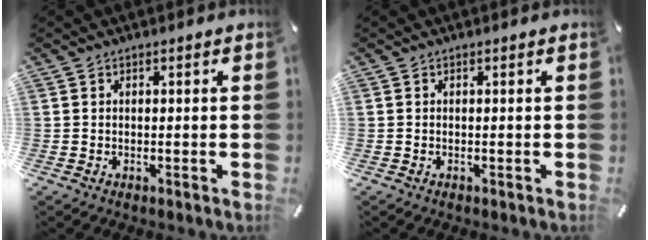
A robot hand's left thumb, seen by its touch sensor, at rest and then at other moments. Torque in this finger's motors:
{"motor_torque": [0.00, 0.00, 0.00, 0.00, 0.00]}